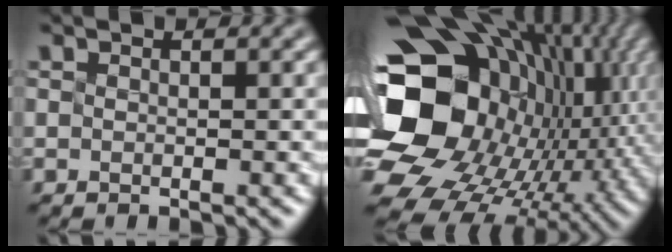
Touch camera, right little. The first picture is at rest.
{"total": 20.3, "force": [-2.3, 15.9, 12.4], "torque": [-0.246, -0.030, -0.034]}